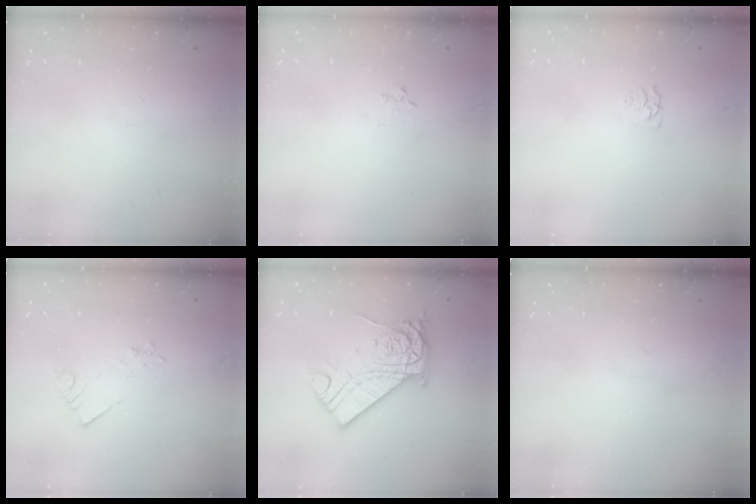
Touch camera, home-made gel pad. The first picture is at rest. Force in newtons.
{"total": 2.9, "press": 2.8, "slide": 0.4}
{"total": 3.2, "press": 3.2, "slide": 0.5}
{"total": 2.1, "press": 2.1, "slide": 0.4}
{"total": 16.8, "press": 16.8, "slide": 0.6}
{"total": 0.0}